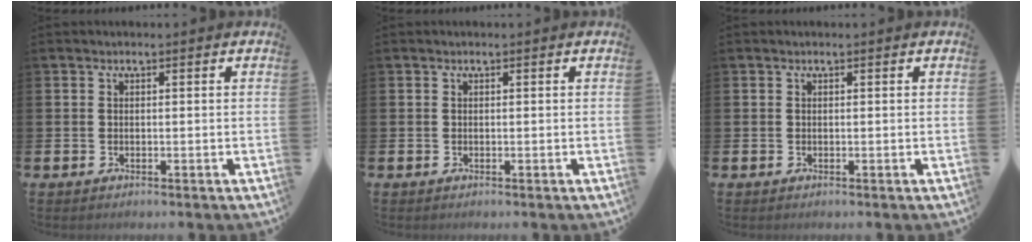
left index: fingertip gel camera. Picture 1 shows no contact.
{"total": 0.0}
{"total": 0.0}